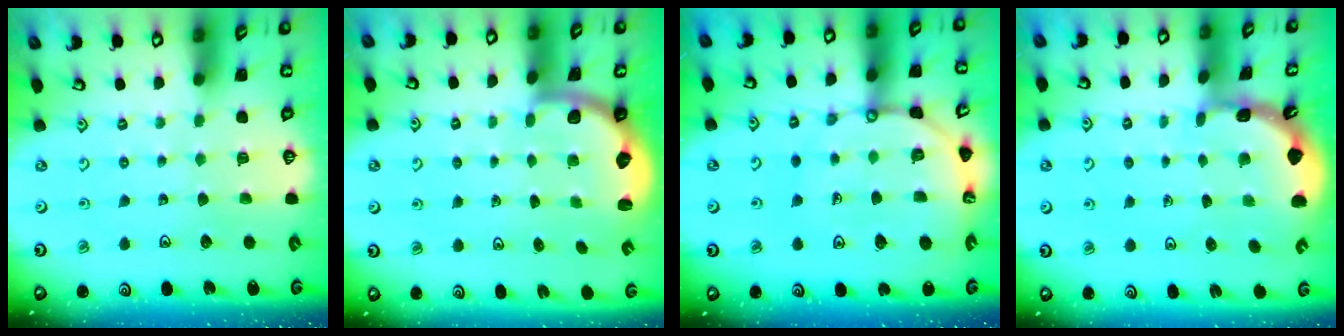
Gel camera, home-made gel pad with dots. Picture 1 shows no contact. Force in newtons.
{"total": 2.1, "press": 1.9, "slide": 0.8}
{"total": 13.1, "press": 13.0, "slide": 1.5}
{"total": 1.6, "press": 1.6, "slide": 0.1}